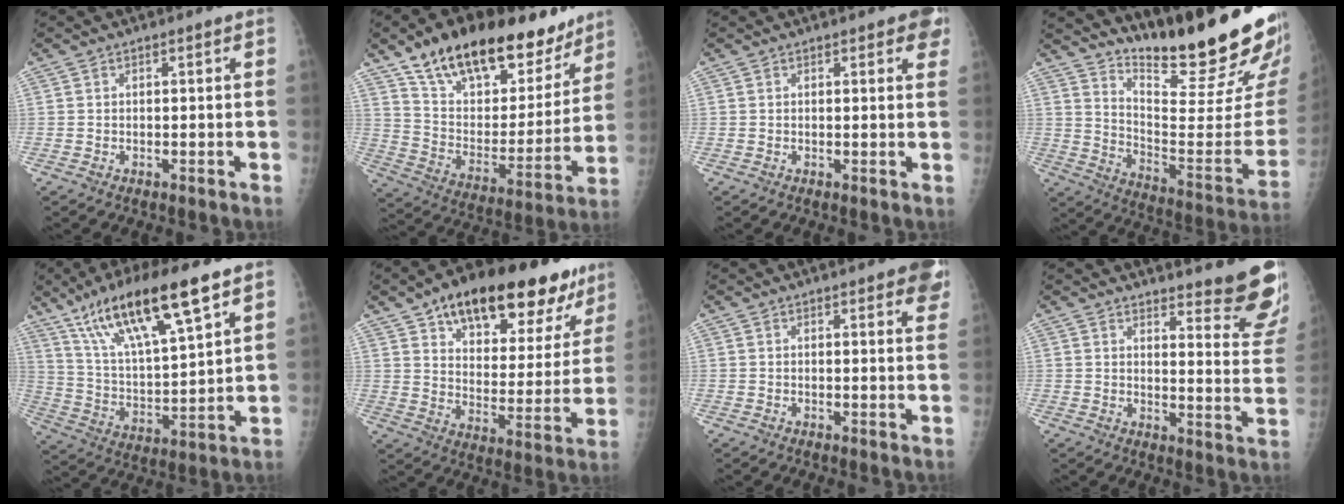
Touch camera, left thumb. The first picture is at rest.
{"total": 28.4, "force": [19.8, 12.8, 15.7], "torque": [-0.205, -0.053, 0.322]}
{"total": 2.7, "force": [1.4, 1.0, 2.1], "torque": [-0.013, 0.000, 0.012]}
{"total": 26.3, "force": [19.8, 3.9, 16.8], "torque": [-0.232, -0.148, 0.297]}
{"total": 20.3, "force": [12.4, 4.5, 15.5], "torque": [-0.265, -0.036, 0.234]}
{"total": 25.7, "force": [16.1, 11.5, 16.3], "torque": [-0.192, -0.033, 0.239]}
{"total": 7.4, "force": [4.6, 1.8, 5.5], "torque": [-0.044, -0.008, 0.046]}
{"total": 15.6, "force": [13.7, 2.1, 7.1], "torque": [-0.059, -0.142, 0.153]}